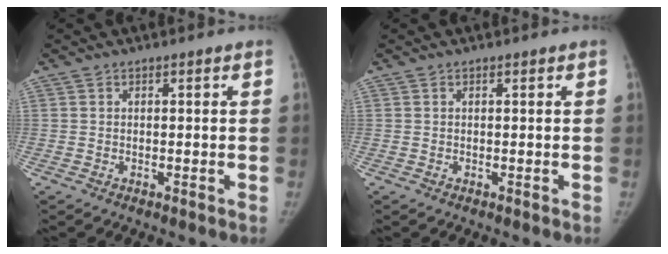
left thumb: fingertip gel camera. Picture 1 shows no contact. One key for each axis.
{"total": 0.0}